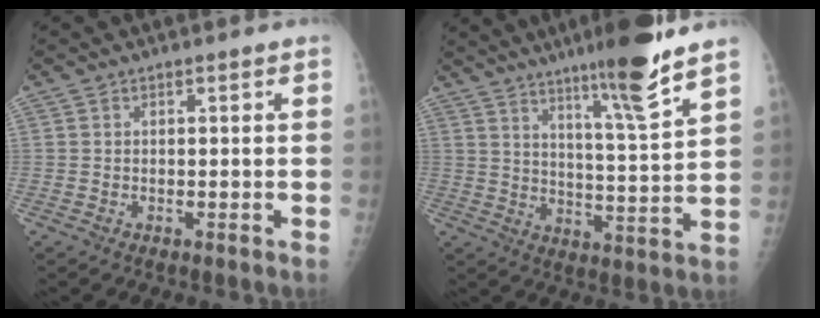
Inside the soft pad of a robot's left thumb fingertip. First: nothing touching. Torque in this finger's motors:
{"motor_torque": [3.25, 1.76, 1.17, -0.61, 0.28]}